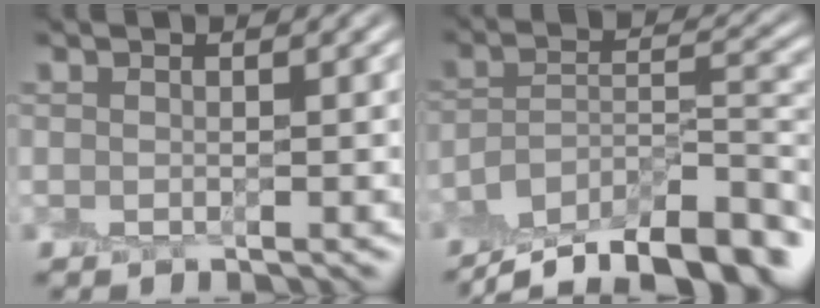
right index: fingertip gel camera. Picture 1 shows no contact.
{"total": 13.3, "force": [-10.5, 4.5, 6.8], "torque": [-0.119, 0.011, -0.160]}